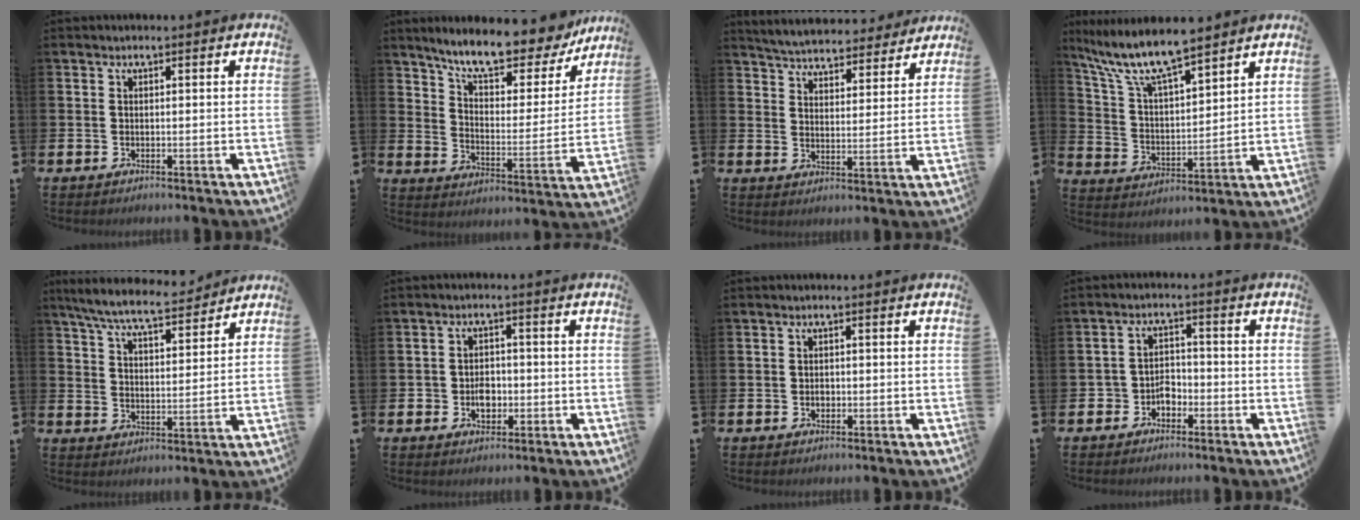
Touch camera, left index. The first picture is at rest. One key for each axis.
{"total": 10.2, "fx": 8.9, "fy": 2.3, "fz": 4.3, "tx": -0.098, "ty": -0.063, "tz": 0.147}
{"total": 5.3, "fx": 5.3, "fy": 0.8, "fz": 0.4, "tx": -0.026, "ty": -0.043, "tz": 0.089}
{"total": 9.3, "fx": 8.2, "fy": 1.6, "fz": 4.1, "tx": -0.113, "ty": -0.043, "tz": 0.144}
{"total": 7.9, "fx": 7.3, "fy": 1.1, "fz": 2.8, "tx": -0.081, "ty": -0.036, "tz": 0.130}
{"total": 3.1, "fx": -0.8, "fy": 2.4, "fz": 1.8, "tx": -0.028, "ty": 0.000, "tz": -0.021}
{"total": 1.0, "fx": -0.2, "fy": 0.8, "fz": 0.6, "tx": -0.010, "ty": 0.005, "tz": -0.005}
{"total": 3.1, "fx": -2.2, "fy": 2.1, "fz": 0.7, "tx": -0.026, "ty": 0.013, "tz": -0.046}